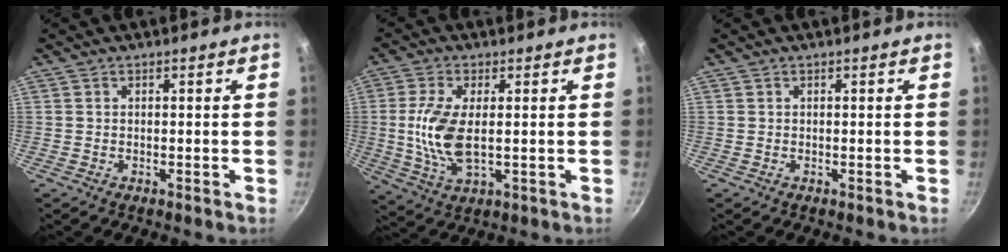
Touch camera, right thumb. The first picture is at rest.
{"total": 10.2, "force": [0.4, 4.6, 9.1], "torque": [-0.192, -0.007, 0.009]}
{"total": 0.0}